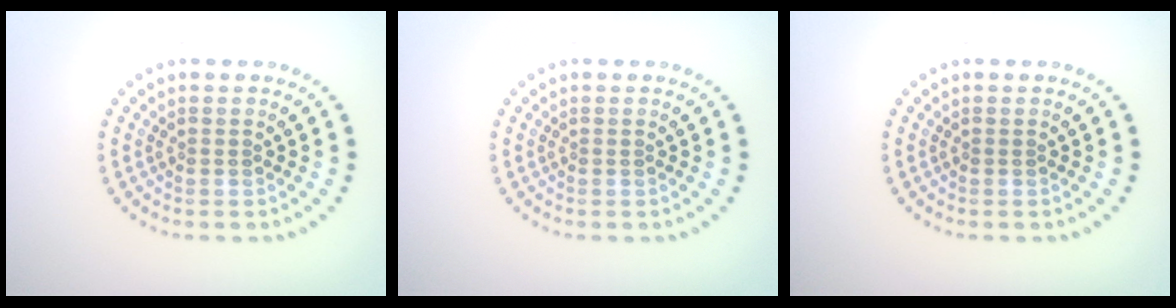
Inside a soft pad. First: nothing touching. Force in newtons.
{"total": 0.0}
{"total": 0.0}